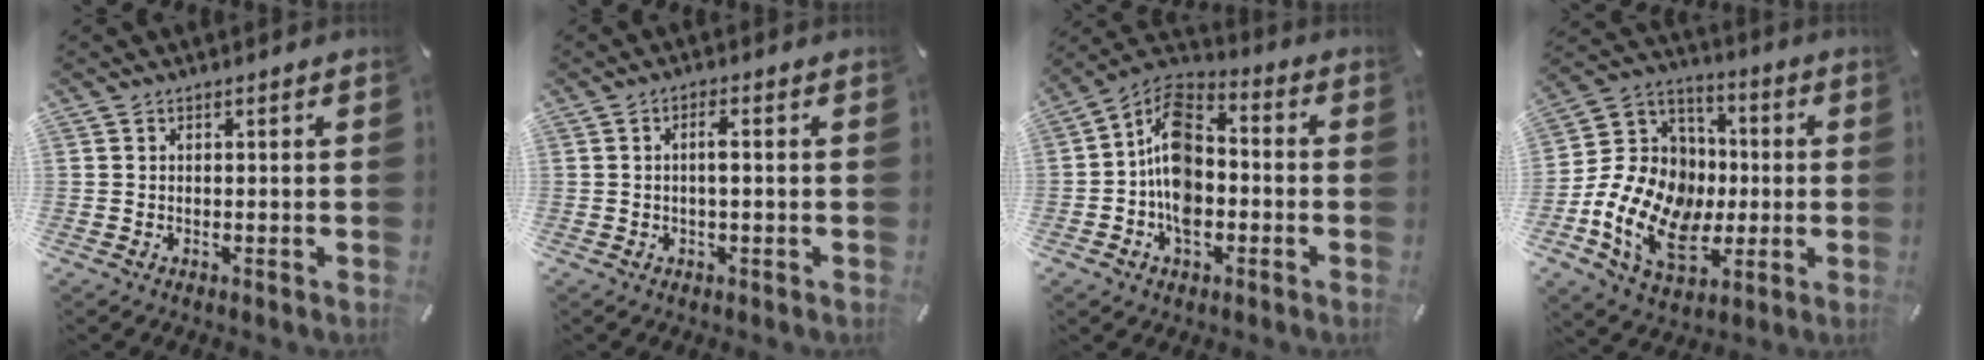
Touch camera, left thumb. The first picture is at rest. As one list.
[{"total": 2.8, "force": [-0.1, 0.7, 2.7], "torque": [-0.053, 0.004, -0.004]}, {"total": 11.7, "force": [-2.6, 8.0, 8.1], "torque": [-0.170, 0.010, -0.053]}, {"total": 19.1, "force": [-5.1, 15.1, 10.5], "torque": [-0.220, 0.014, -0.086]}]